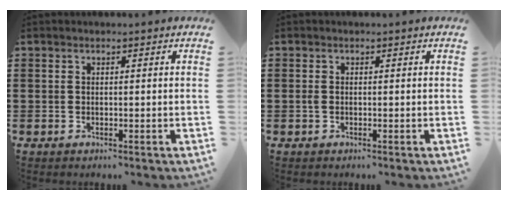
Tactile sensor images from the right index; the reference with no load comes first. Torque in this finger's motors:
{"motor_torque": [0.40, 0.31, 0.07, 0.04]}